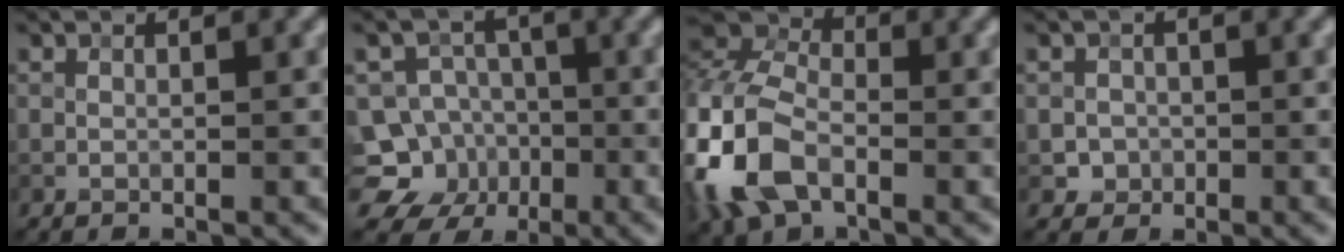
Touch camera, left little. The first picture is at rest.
{"total": 8.8, "force": [-3.2, 8.0, 1.9], "torque": [-0.027, 0.010, -0.079]}
{"total": 9.5, "force": [-3.2, 5.9, 6.8], "torque": [-0.177, 0.000, -0.081]}
{"total": 1.4, "force": [-0.3, 1.4, 0.1], "torque": [0.011, -0.003, 0.001]}